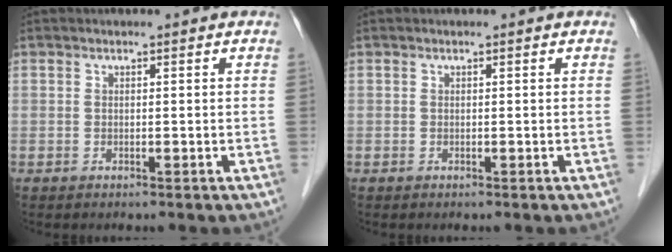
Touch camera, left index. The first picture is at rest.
{"total": 0.0}